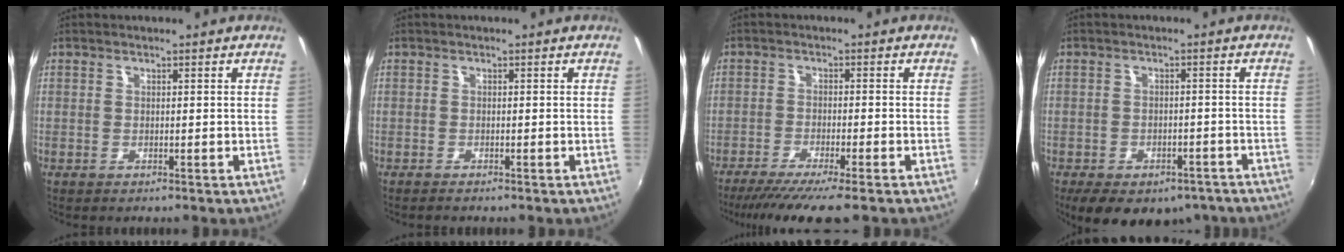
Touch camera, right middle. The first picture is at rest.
{"total": 1.1, "force": [-1.0, 0.1, 0.4], "torque": [-0.011, -0.007, -0.019]}
{"total": 9.7, "force": [-7.9, 0.2, 5.7], "torque": [-0.119, -0.032, -0.129]}
{"total": 14.9, "force": [-10.5, 7.7, 7.3], "torque": [-0.148, -0.016, -0.130]}